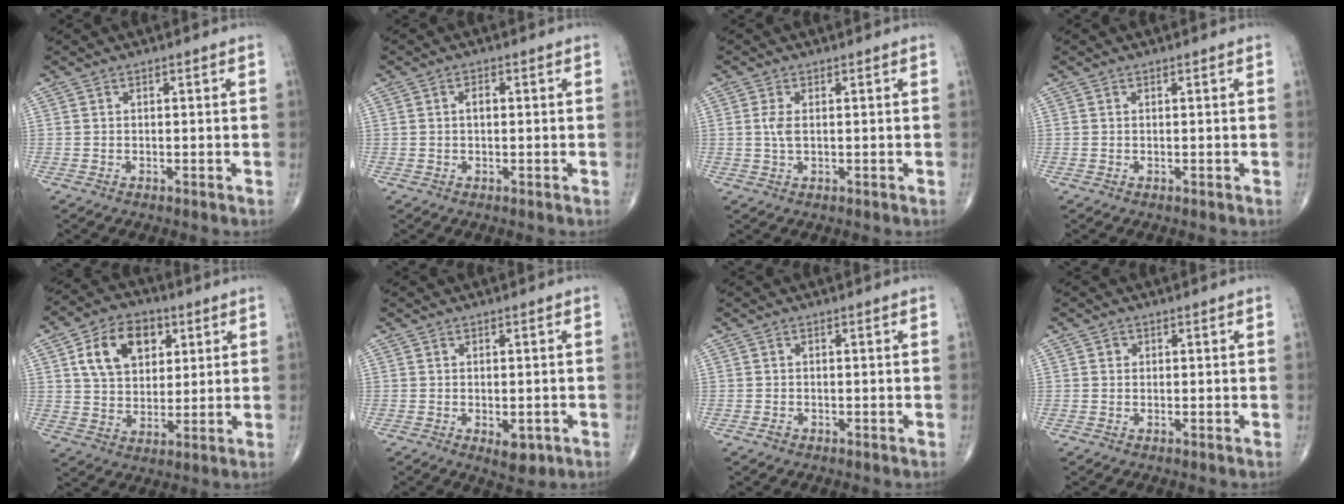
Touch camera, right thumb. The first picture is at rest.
{"total": 1.4, "force": [0.0, 0.8, 1.1], "torque": [-0.017, 0.004, -0.002]}
{"total": 2.3, "force": [0.2, 1.0, 2.0], "torque": [-0.051, -0.003, 0.006]}
{"total": 0.0}
{"total": 13.0, "force": [4.7, 9.0, 8.2], "torque": [-0.108, -0.007, 0.081]}
{"total": 4.0, "force": [-1.3, 2.1, 3.2], "torque": [-0.034, -0.003, -0.008]}
{"total": 0.8, "force": [-0.4, 0.6, 0.3], "torque": [-0.005, 0.002, -0.008]}
{"total": 1.0, "force": [0.2, 1.0, 0.3], "torque": [0.001, 0.001, 0.002]}